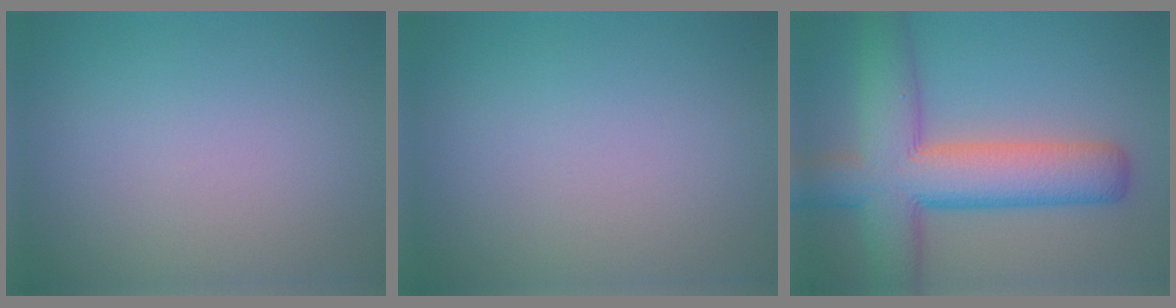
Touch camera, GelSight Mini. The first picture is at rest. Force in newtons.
{"total": 0.0}
{"total": 10.0, "press": 10.0, "slide": 0.5}